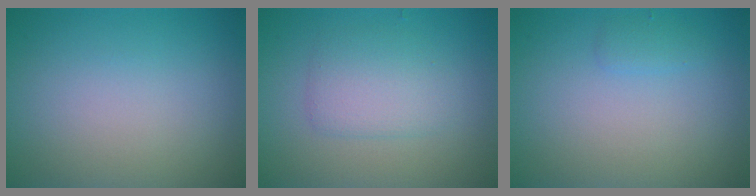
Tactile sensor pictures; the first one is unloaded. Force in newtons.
{"total": 2.9, "press": 2.9, "slide": 0.2}
{"total": 0.9, "press": 0.9, "slide": 0.0}